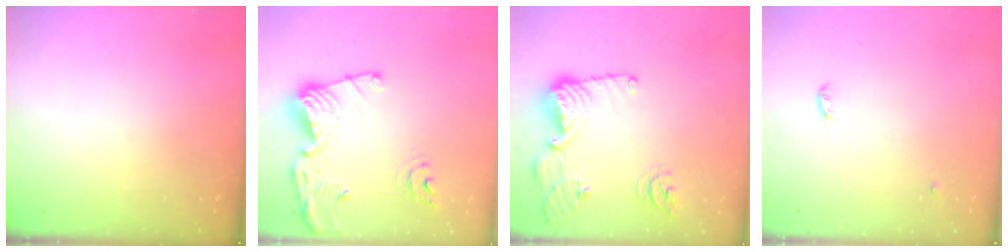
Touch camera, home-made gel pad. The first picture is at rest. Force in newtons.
{"total": 15.1, "press": 15.0, "slide": 1.6}
{"total": 15.2, "press": 14.9, "slide": 2.8}
{"total": 7.8, "press": 4.4, "slide": 6.4}